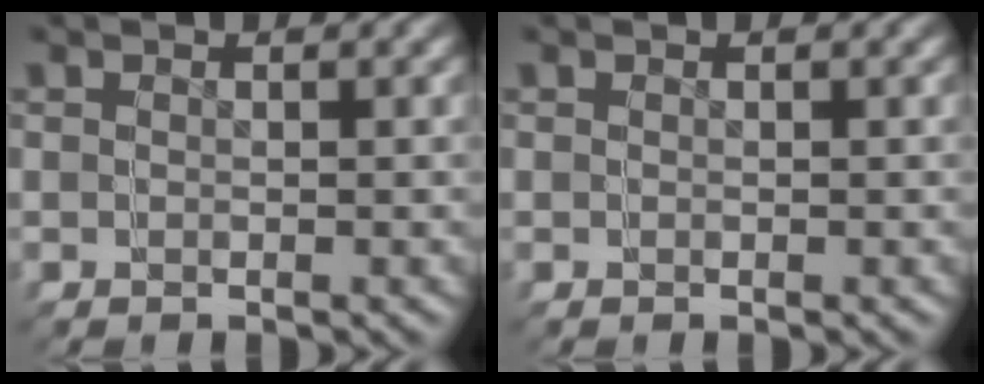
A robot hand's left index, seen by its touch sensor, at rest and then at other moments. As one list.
[{"total": 0.0}]